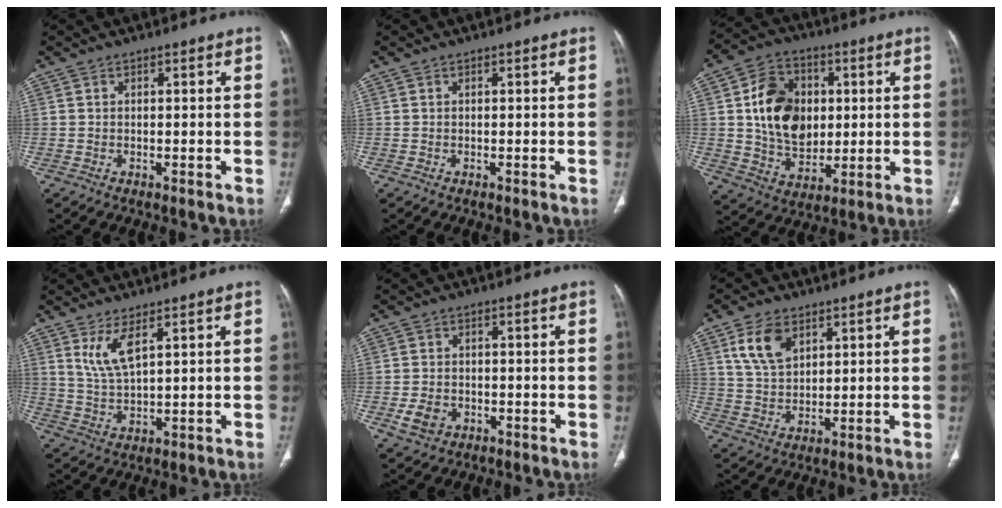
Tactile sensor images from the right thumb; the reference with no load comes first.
{"total": 0.0}
{"total": 15.5, "force": [2.2, 11.6, 10.0], "torque": [-0.133, -0.003, 0.043]}
{"total": 5.7, "force": [2.9, 1.5, 4.6], "torque": [-0.098, -0.024, 0.071]}
{"total": 4.7, "force": [-1.7, 3.6, 2.5], "torque": [-0.043, 0.008, -0.023]}
{"total": 8.4, "force": [4.1, 5.1, 5.2], "torque": [-0.084, -0.015, 0.084]}